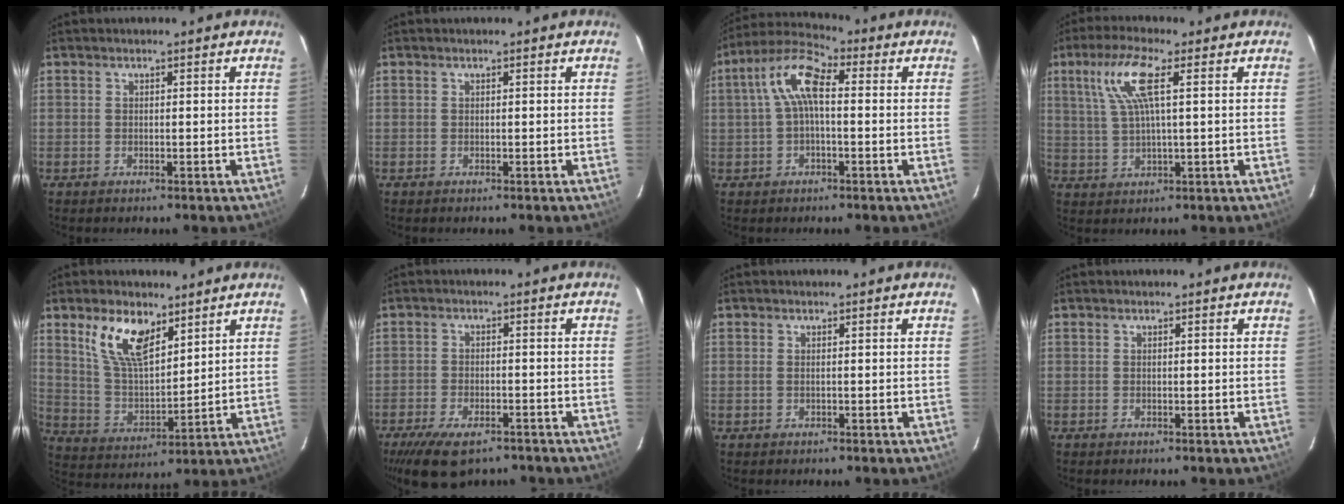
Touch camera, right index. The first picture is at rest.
{"total": 0.0}
{"total": 8.6, "force": [0.7, 3.6, 7.8], "torque": [-0.164, 0.030, 0.010]}
{"total": 8.5, "force": [3.1, 1.6, 7.8], "torque": [-0.157, 0.013, 0.063]}
{"total": 11.6, "force": [6.8, 5.3, 7.7], "torque": [-0.148, 0.012, 0.140]}
{"total": 10.4, "force": [-7.5, 4.3, 5.8], "torque": [-0.130, -0.018, -0.124]}
{"total": 0.0}
{"total": 0.0}